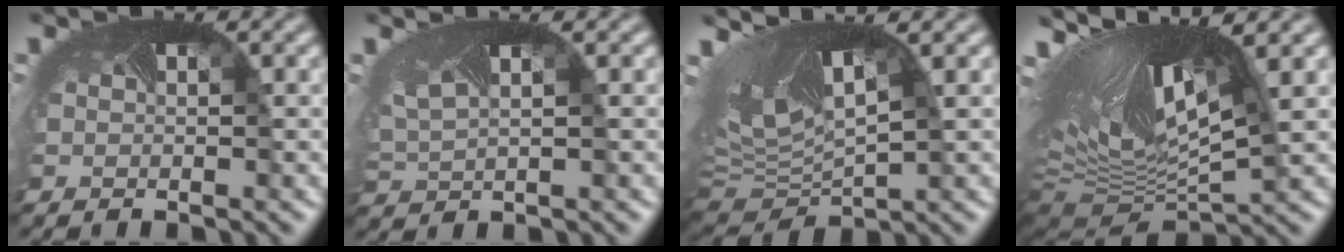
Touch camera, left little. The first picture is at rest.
{"total": 2.6, "force": [1.5, 1.1, 1.8], "torque": [-0.057, 0.001, 0.042]}
{"total": 10.2, "force": [2.4, 5.0, 8.5], "torque": [-0.186, -0.006, 0.057]}
{"total": 14.0, "force": [4.4, 5.5, 12.1], "torque": [-0.229, 0.010, 0.091]}